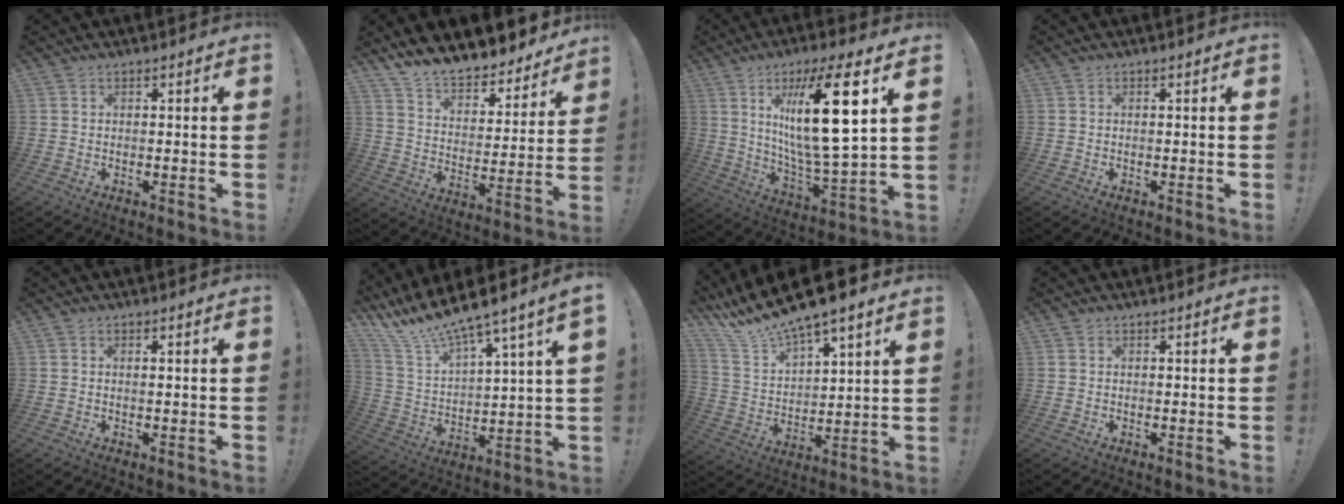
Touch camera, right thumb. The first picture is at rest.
{"total": 11.4, "force": [10.4, 3.2, 3.3], "torque": [-0.066, -0.094, 0.185]}
{"total": 22.0, "force": [7.7, 4.9, 20.1], "torque": [-0.340, -0.046, 0.104]}
{"total": 0.0}
{"total": 0.6, "force": [0.2, -0.4, 0.4], "torque": [0.000, -0.005, 0.002]}
{"total": 12.1, "force": [10.3, 1.4, 6.2], "torque": [-0.137, -0.083, 0.175]}
{"total": 12.8, "force": [11.0, 2.8, 5.9], "torque": [-0.135, -0.089, 0.195]}
{"total": 0.0}